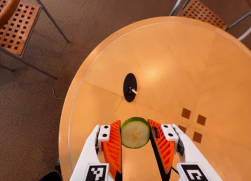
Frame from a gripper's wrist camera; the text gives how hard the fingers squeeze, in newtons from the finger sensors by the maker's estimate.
{"total": 9.9, "left": 10.7, "right": 9.0}